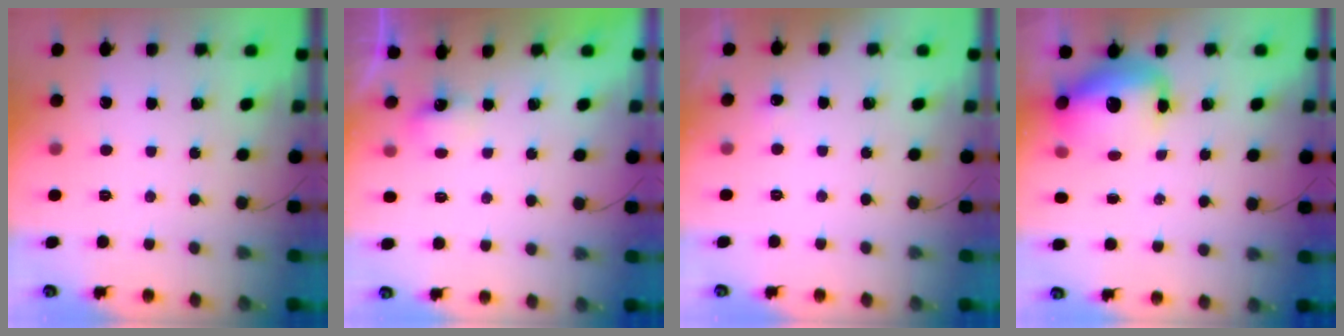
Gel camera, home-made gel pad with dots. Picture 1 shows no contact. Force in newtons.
{"total": 2.5, "press": 2.5, "slide": 0.6}
{"total": 2.4, "press": 2.2, "slide": 1.1}
{"total": 13.8, "press": 13.2, "slide": 4.1}